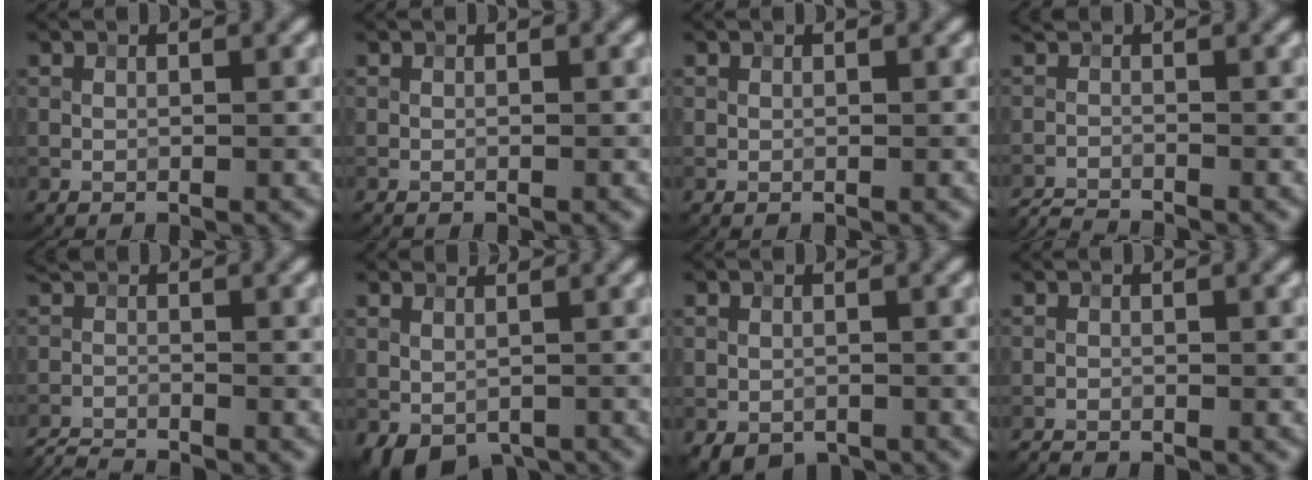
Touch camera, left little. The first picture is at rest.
{"total": 0.0}
{"total": 0.0}
{"total": 2.4, "force": [-2.4, 0.1, 0.4], "torque": [-0.014, -0.008, -0.055]}
{"total": 2.8, "force": [-2.8, 0.2, 0.6], "torque": [-0.018, -0.010, -0.062]}
{"total": 3.9, "force": [-1.2, 3.1, 2.2], "torque": [-0.029, -0.001, -0.018]}
{"total": 1.9, "force": [-1.0, 1.5, 0.7], "torque": [-0.016, -0.008, -0.019]}
{"total": 1.0, "force": [-1.0, -0.1, -0.1], "torque": [0.001, 0.000, -0.022]}